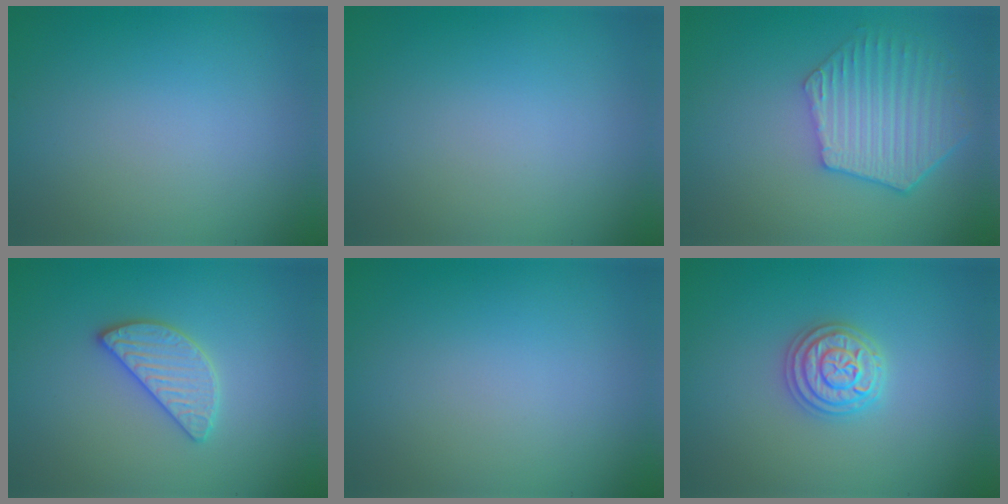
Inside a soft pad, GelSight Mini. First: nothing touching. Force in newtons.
{"total": 0.0}
{"total": 5.7, "press": 4.5, "slide": 3.5}
{"total": 2.6, "press": 2.6, "slide": 0.2}
{"total": 0.0}
{"total": 3.7, "press": 3.6, "slide": 0.5}